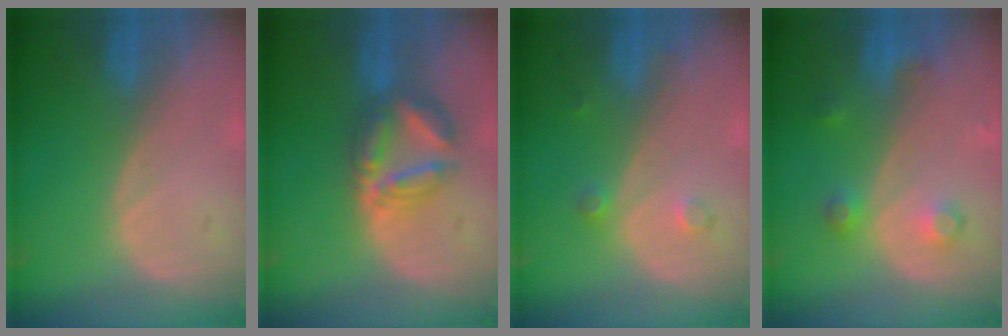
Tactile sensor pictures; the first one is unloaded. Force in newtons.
{"total": 6.4, "press": 6.4, "slide": 0.3}
{"total": 2.1, "press": 1.8, "slide": 1.1}
{"total": 3.7, "press": 3.4, "slide": 1.5}